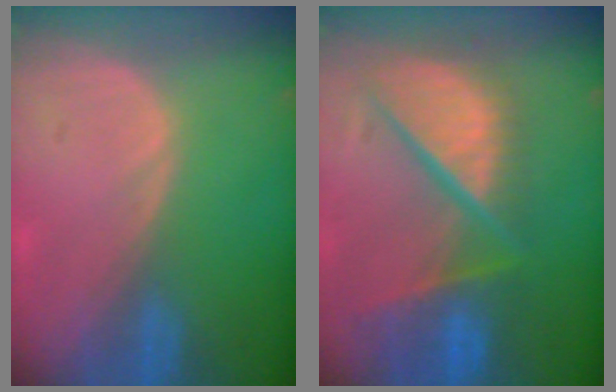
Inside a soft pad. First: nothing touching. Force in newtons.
{"total": 12.1, "press": 9.9, "slide": 6.9}